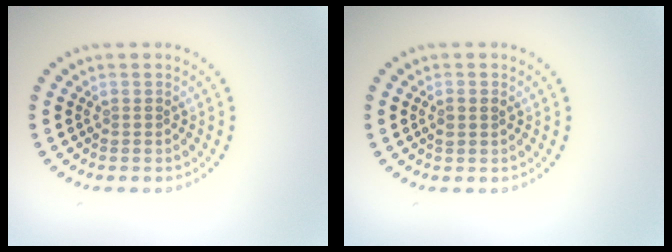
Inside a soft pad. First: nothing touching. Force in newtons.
{"total": 1.0, "press": 1.0, "slide": 0.1}